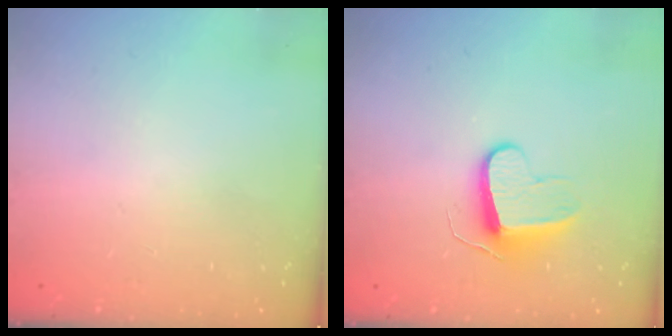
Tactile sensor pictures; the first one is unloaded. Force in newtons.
{"total": 9.3, "press": 9.3, "slide": 0.5}